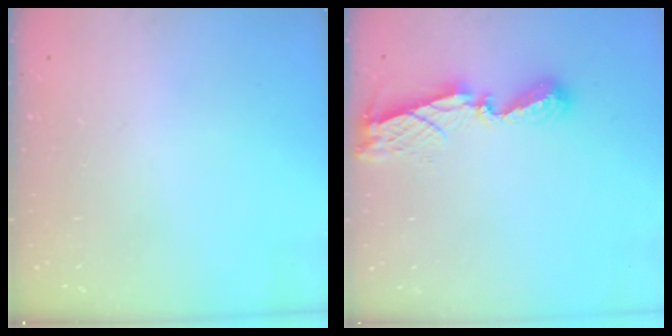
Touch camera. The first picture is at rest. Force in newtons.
{"total": 7.5, "press": 7.5, "slide": 0.5}